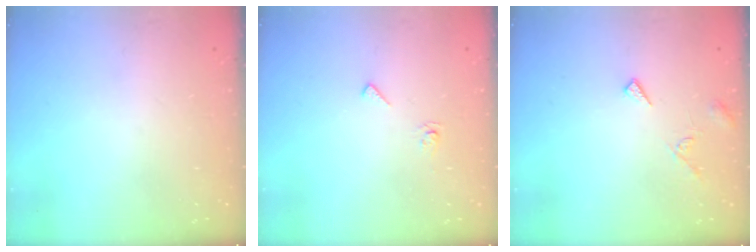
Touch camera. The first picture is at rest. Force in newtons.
{"total": 6.7, "press": 6.6, "slide": 0.7}
{"total": 6.1, "press": 6.1, "slide": 0.4}